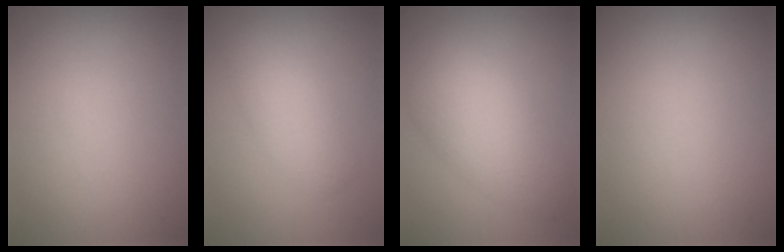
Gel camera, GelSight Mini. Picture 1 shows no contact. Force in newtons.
{"total": 2.9, "press": 2.9, "slide": 0.0}
{"total": 5.3, "press": 5.3, "slide": 0.2}
{"total": 0.0}